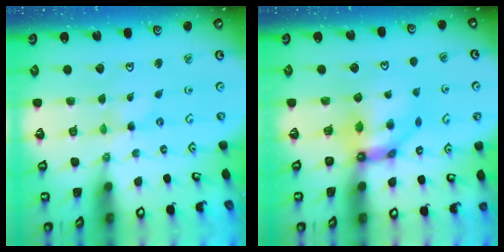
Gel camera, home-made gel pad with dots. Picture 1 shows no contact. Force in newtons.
{"total": 9.0, "press": 8.9, "slide": 1.2}